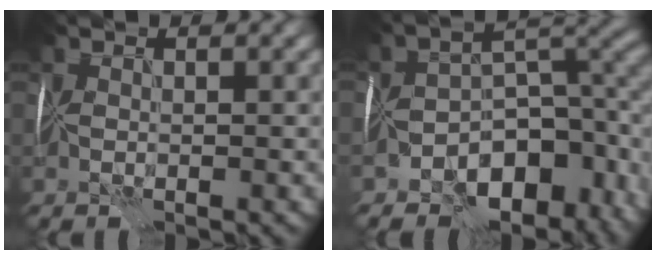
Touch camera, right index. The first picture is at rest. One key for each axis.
{"total": 11.9, "fx": -6.0, "fy": 6.8, "fz": 7.6, "tx": -0.093, "ty": -0.003, "tz": -0.094}